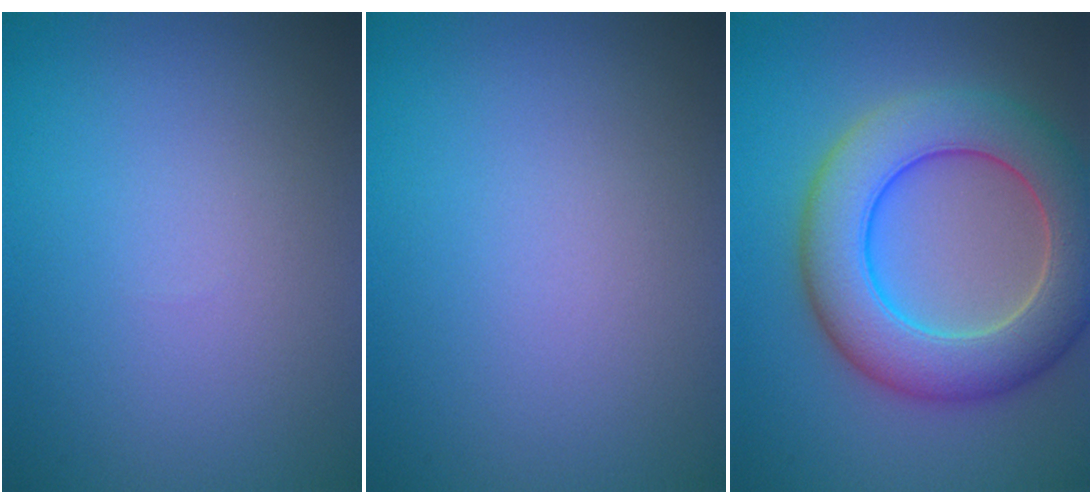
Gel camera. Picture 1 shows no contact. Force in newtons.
{"total": 0.0}
{"total": 9.0, "press": 9.0, "slide": 0.5}